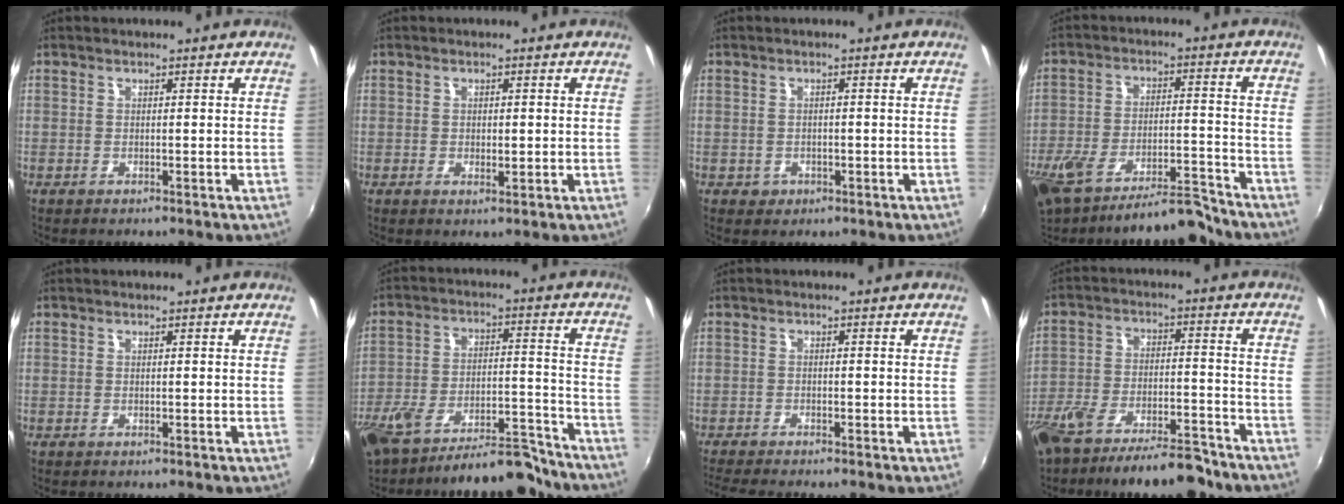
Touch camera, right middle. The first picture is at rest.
{"total": 1.6, "force": [-0.1, 1.1, 1.1], "torque": [-0.017, 0.000, -0.002]}
{"total": 2.4, "force": [-0.7, 2.1, 0.9], "torque": [-0.019, -0.001, -0.006]}
{"total": 14.5, "force": [-12.0, 3.9, 7.1], "torque": [-0.150, -0.002, -0.194]}
{"total": 0.0}
{"total": 16.6, "force": [-14.1, 4.7, 7.3], "torque": [-0.144, 0.008, -0.206]}
{"total": 5.4, "force": [-4.9, 0.2, 2.4], "torque": [-0.060, -0.017, -0.081]}
{"total": 16.3, "force": [-13.1, 4.5, 8.6], "torque": [-0.175, -0.018, -0.203]}